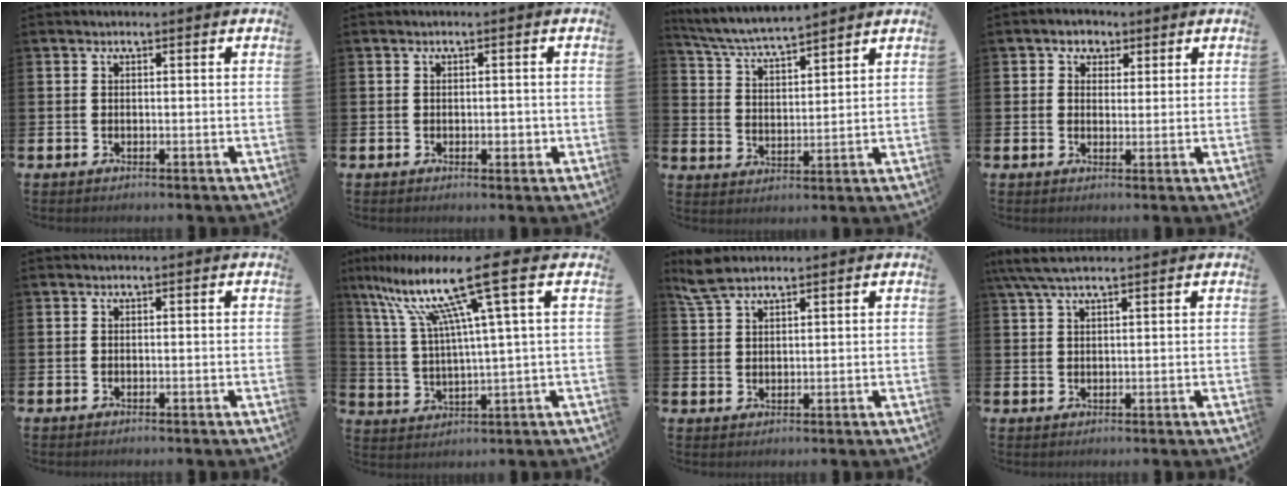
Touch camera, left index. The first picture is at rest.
{"total": 1.3, "force": [-0.3, 0.7, 1.1], "torque": [-0.011, 0.000, -0.008]}
{"total": 5.7, "force": [5.6, 0.2, 1.1], "torque": [-0.050, -0.033, 0.099]}
{"total": 3.0, "force": [2.0, 2.2, 0.2], "torque": [-0.006, 0.004, 0.032]}
{"total": 0.0}
{"total": 15.2, "force": [7.8, 1.1, 13.0], "torque": [-0.284, -0.031, 0.112]}
{"total": 4.4, "force": [3.8, 1.4, 1.7], "torque": [-0.044, -0.004, 0.070]}
{"total": 4.7, "force": [3.7, 0.8, 2.7], "torque": [-0.068, -0.004, 0.070]}